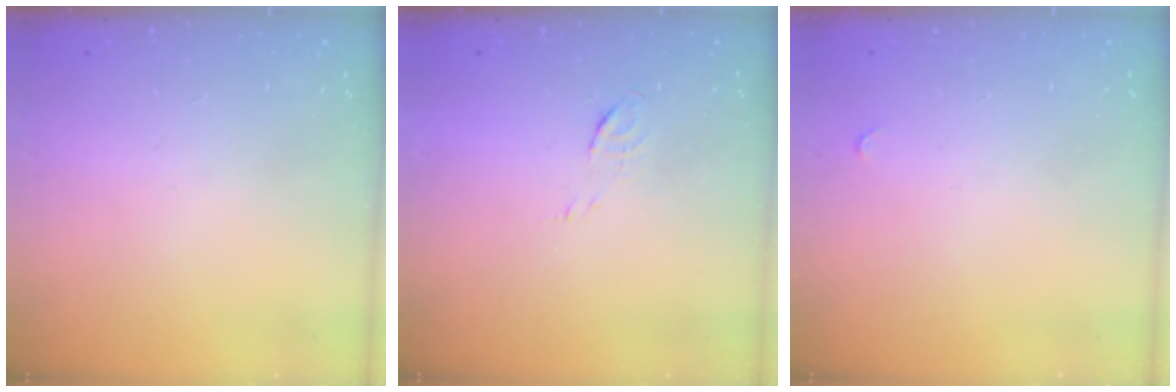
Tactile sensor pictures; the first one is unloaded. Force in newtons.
{"total": 4.2, "press": 4.1, "slide": 1.1}
{"total": 2.8, "press": 2.8, "slide": 0.4}